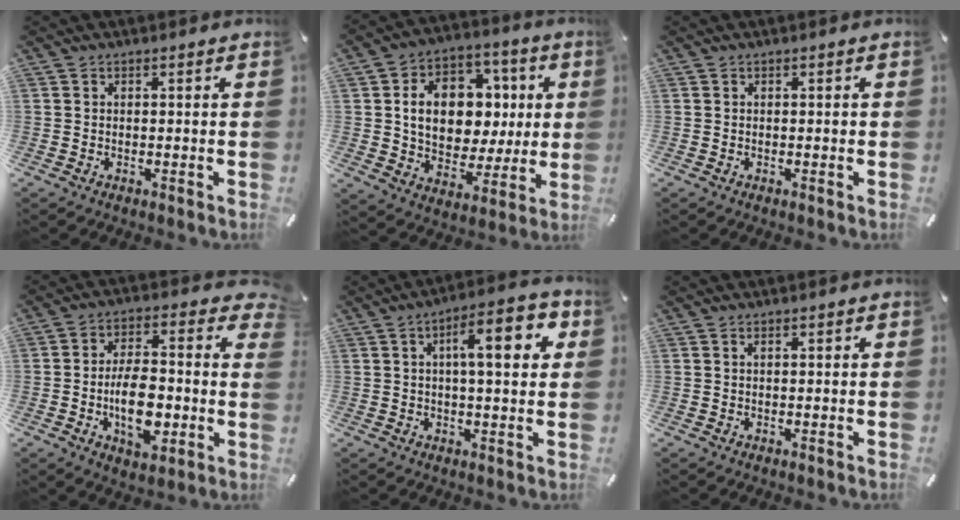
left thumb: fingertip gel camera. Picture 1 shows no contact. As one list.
[{"total": 15.7, "force": [2.5, 12.6, 9.0], "torque": [-0.146, -0.005, 0.056]}, {"total": 0.0}, {"total": 13.8, "force": [-2.7, 8.5, 10.6], "torque": [-0.166, -0.002, -0.047]}, {"total": 12.2, "force": [3.8, 3.8, 11.0], "torque": [-0.163, -0.002, 0.052]}, {"total": 0.8, "force": [0.3, 0.2, 0.7], "torque": [-0.013, 0.001, 0.004]}]